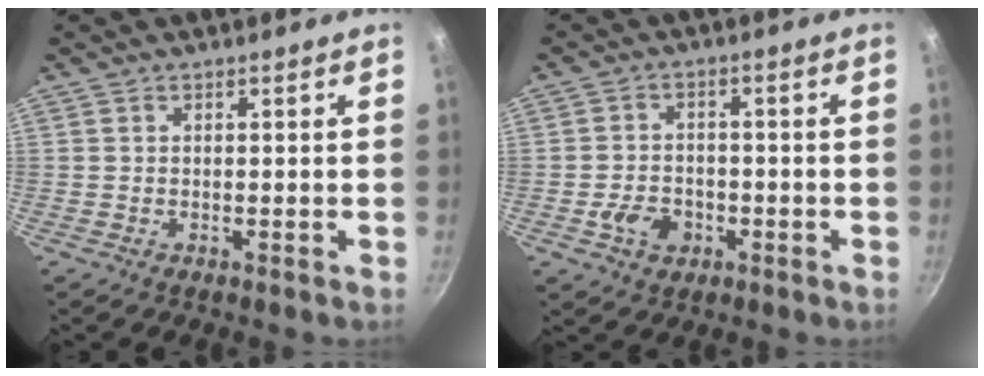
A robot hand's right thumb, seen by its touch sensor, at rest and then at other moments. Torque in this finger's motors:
{"motor_torque": [0.42, 0.12, 0.36, -0.01, 0.00]}